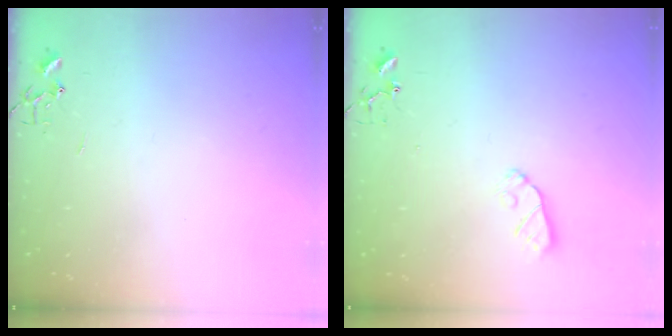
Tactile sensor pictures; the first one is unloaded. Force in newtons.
{"total": 6.6, "press": 6.6, "slide": 0.2}